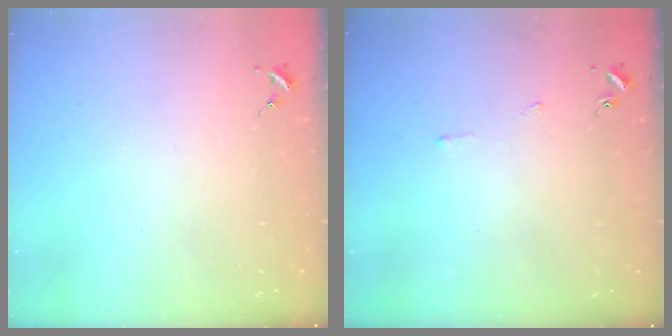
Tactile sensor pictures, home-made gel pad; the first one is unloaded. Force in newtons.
{"total": 2.5, "press": 2.5, "slide": 0.3}